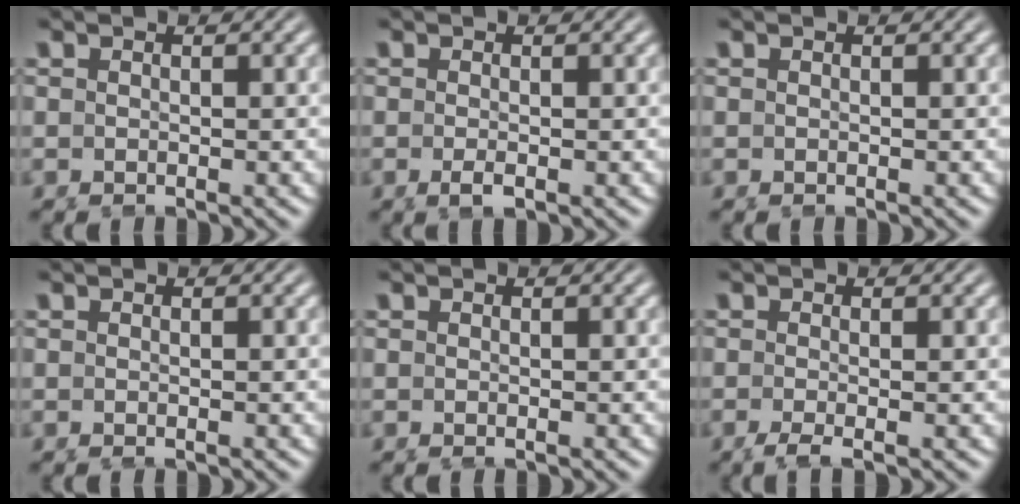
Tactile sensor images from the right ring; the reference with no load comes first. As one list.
[{"total": 0.9, "force": [-0.6, 0.2, 0.6], "torque": [-0.017, -0.004, -0.012]}, {"total": 0.0}, {"total": 0.0}, {"total": 0.0}, {"total": 1.3, "force": [-1.1, 0.0, 0.8], "torque": [-0.023, -0.010, -0.020]}]